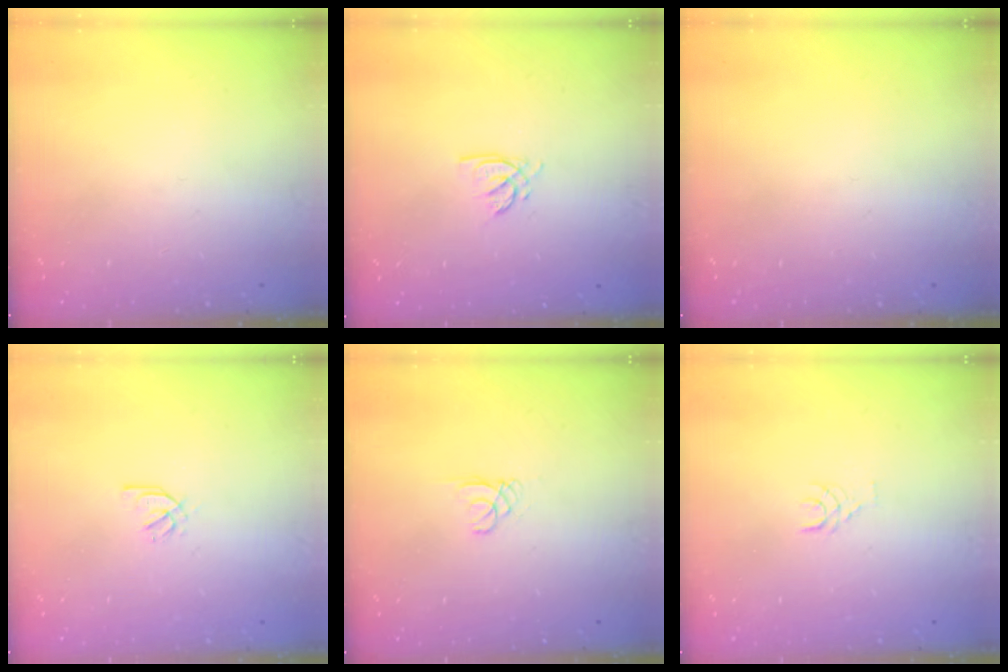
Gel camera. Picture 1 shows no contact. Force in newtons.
{"total": 2.6, "press": 2.6, "slide": 0.2}
{"total": 0.0}
{"total": 1.8, "press": 1.8, "slide": 0.4}
{"total": 0.6, "press": 0.6, "slide": 0.1}
{"total": 3.6, "press": 3.6, "slide": 0.3}